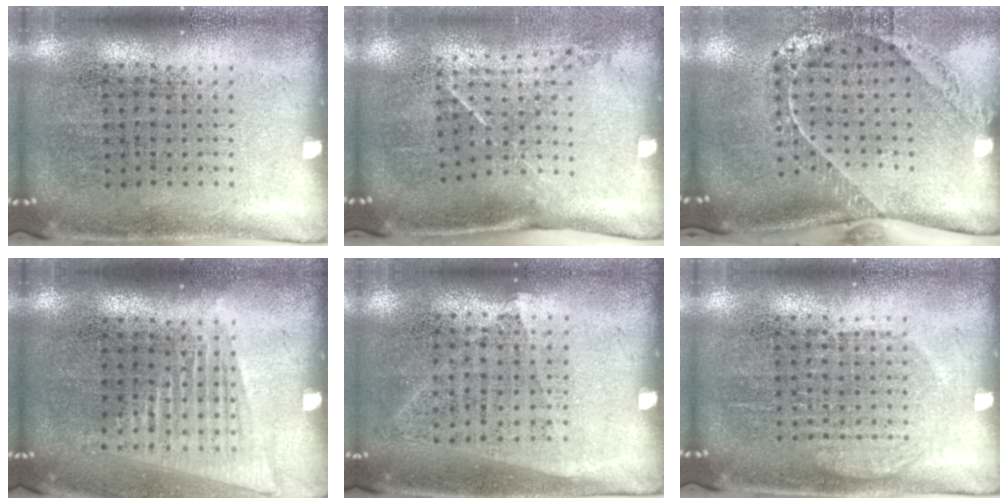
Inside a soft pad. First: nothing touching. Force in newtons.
{"total": 1.5, "press": 1.0, "slide": 1.1}
{"total": 2.1, "press": 1.6, "slide": 1.3}
{"total": 1.5, "press": 1.3, "slide": 0.6}
{"total": 1.0, "press": 0.9, "slide": 0.6}
{"total": 1.6, "press": 1.5, "slide": 0.4}